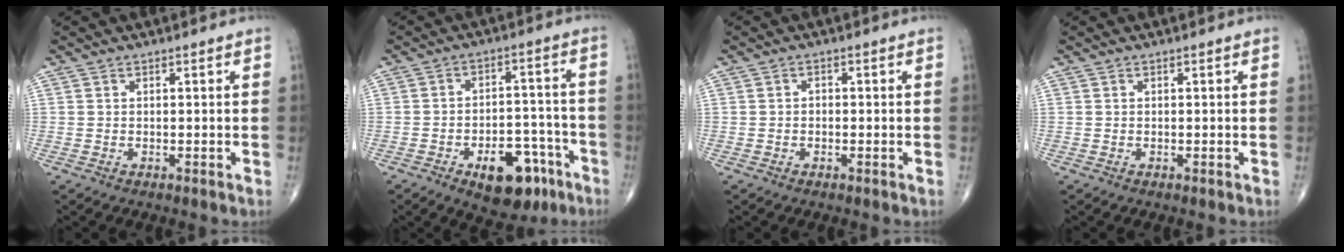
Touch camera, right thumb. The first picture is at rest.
{"total": 12.7, "force": [-6.7, 6.8, 8.3], "torque": [-0.084, 0.047, -0.089]}
{"total": 1.0, "force": [-0.2, 0.8, 0.6], "torque": [-0.004, 0.004, -0.007]}
{"total": 0.0}